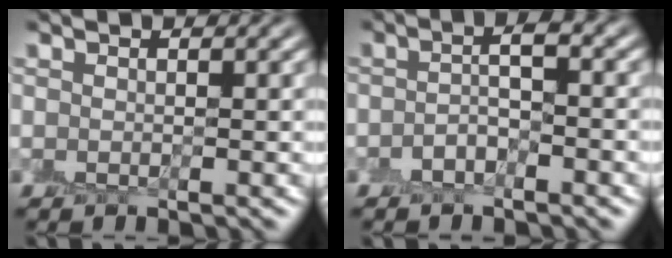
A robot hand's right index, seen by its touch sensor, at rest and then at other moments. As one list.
[{"total": 1.8, "force": [-0.7, 0.5, 1.6], "torque": [-0.033, 0.008, -0.019]}]